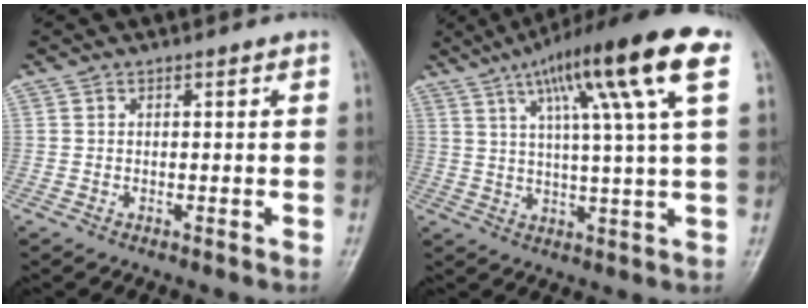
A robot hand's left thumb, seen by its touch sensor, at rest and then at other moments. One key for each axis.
{"total": 17.5, "fx": 7.8, "fy": 1.7, "fz": 15.6, "tx": -0.244, "ty": -0.001, "tz": 0.116}